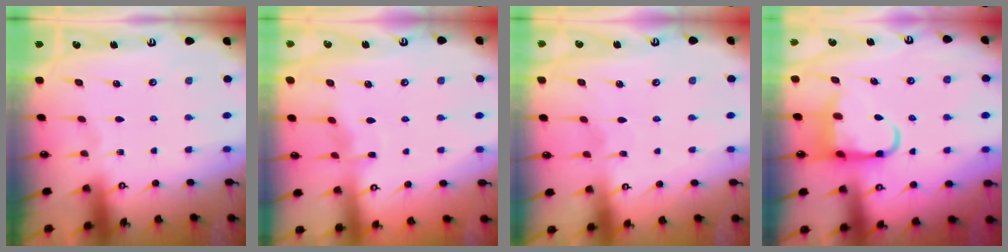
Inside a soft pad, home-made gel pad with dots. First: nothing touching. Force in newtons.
{"total": 4.3, "press": 4.2, "slide": 0.6}
{"total": 5.8, "press": 5.8, "slide": 0.6}
{"total": 8.0, "press": 7.8, "slide": 1.6}